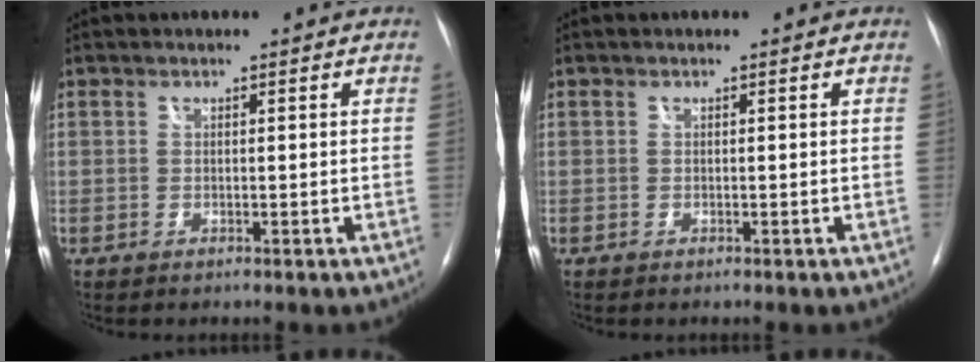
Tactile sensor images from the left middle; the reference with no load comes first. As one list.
[{"total": 0.0}]